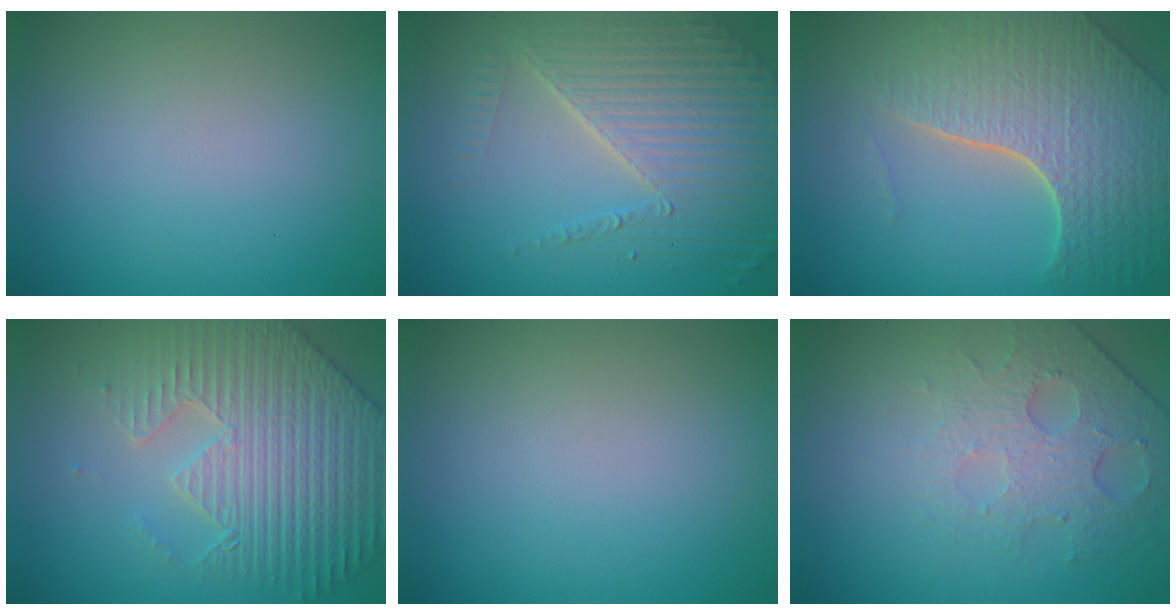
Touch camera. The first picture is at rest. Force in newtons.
{"total": 6.5, "press": 4.9, "slide": 4.3}
{"total": 7.9, "press": 5.7, "slide": 5.4}
{"total": 6.7, "press": 5.7, "slide": 3.6}
{"total": 0.0}
{"total": 4.9, "press": 3.2, "slide": 3.6}